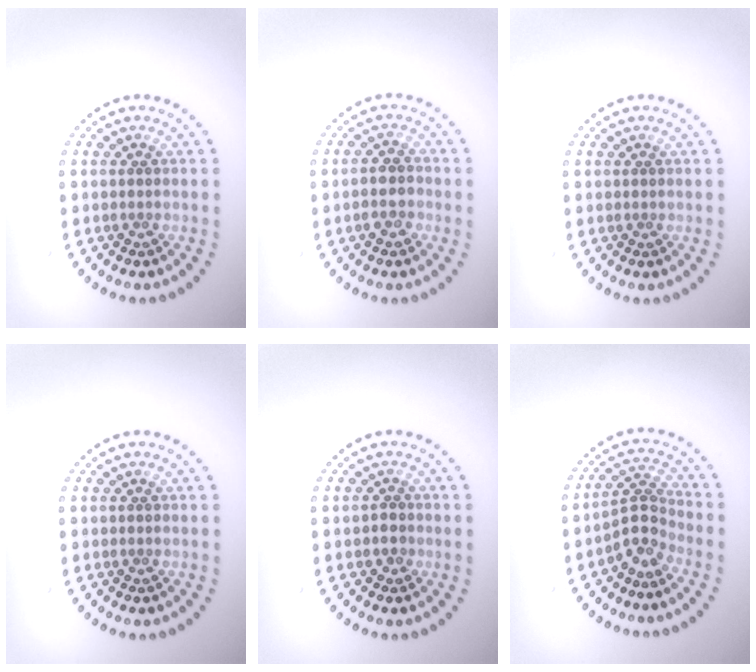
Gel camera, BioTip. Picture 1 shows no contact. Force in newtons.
{"total": 2.2, "press": 2.1, "slide": 0.7}
{"total": 0.0}
{"total": 0.0}
{"total": 0.7, "press": 0.5, "slide": 0.4}
{"total": 2.9, "press": 2.1, "slide": 2.0}